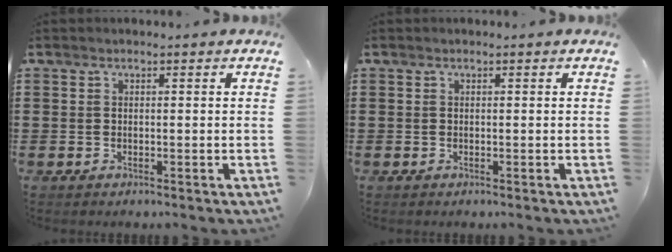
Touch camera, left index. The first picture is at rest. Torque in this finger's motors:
{"motor_torque": [0.00, 0.00, 0.02, -0.01]}